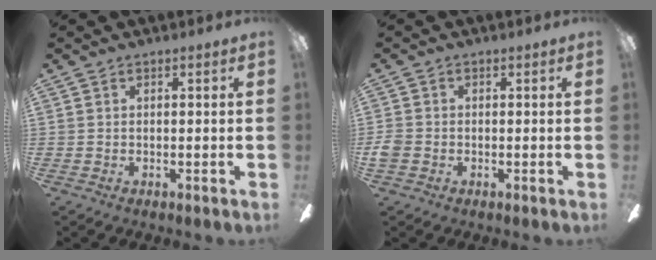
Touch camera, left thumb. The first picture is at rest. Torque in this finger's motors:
{"motor_torque": [-0.12, 0.19, 0.17, -0.29, -0.01]}